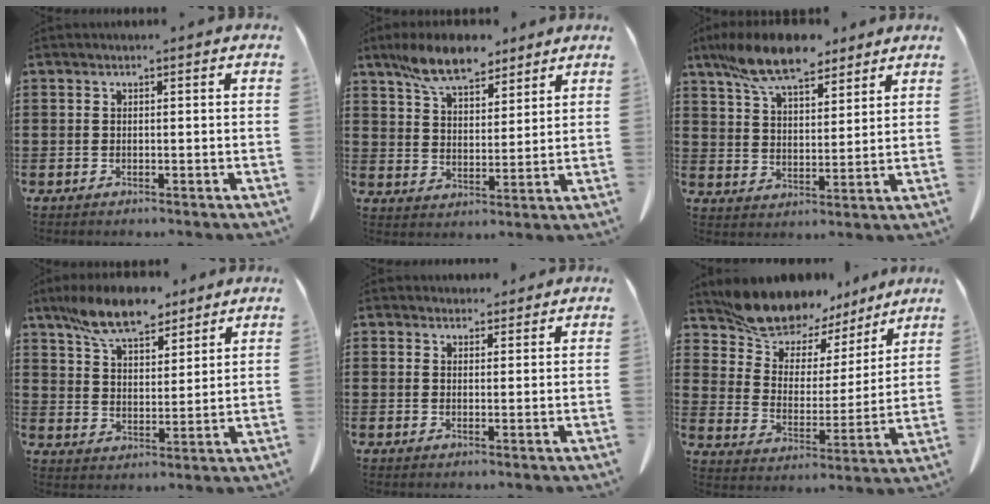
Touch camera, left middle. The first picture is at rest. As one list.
[{"total": 8.9, "force": [7.2, 3.0, 4.2], "torque": [-0.097, -0.012, 0.135]}, {"total": 10.5, "force": [8.3, 3.4, 5.4], "torque": [-0.131, -0.012, 0.158]}, {"total": 9.4, "force": [7.6, 3.1, 4.6], "torque": [-0.106, -0.013, 0.143]}, {"total": 2.4, "force": [2.2, 0.8, 0.2], "torque": [-0.009, -0.002, 0.044]}, {"total": 10.7, "force": [10.0, 3.4, 1.8], "torque": [-0.082, -0.069, 0.188]}]